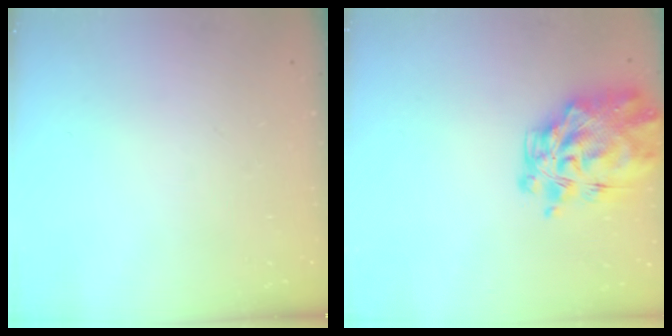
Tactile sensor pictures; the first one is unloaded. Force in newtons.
{"total": 13.3, "press": 12.5, "slide": 4.6}